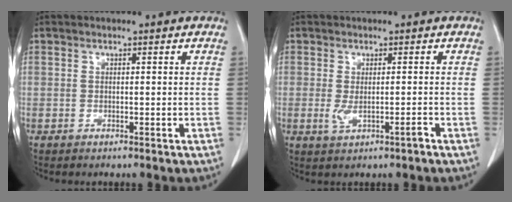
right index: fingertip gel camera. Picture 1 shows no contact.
{"total": 2.9, "force": [-0.9, 0.7, 2.6], "torque": [-0.045, -0.004, -0.008]}